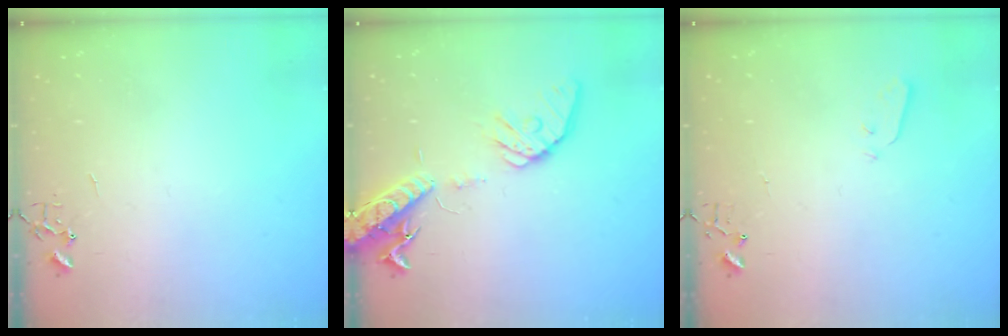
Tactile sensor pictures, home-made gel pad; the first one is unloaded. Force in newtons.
{"total": 16.1, "press": 15.8, "slide": 3.0}
{"total": 3.0, "press": 3.0, "slide": 0.3}